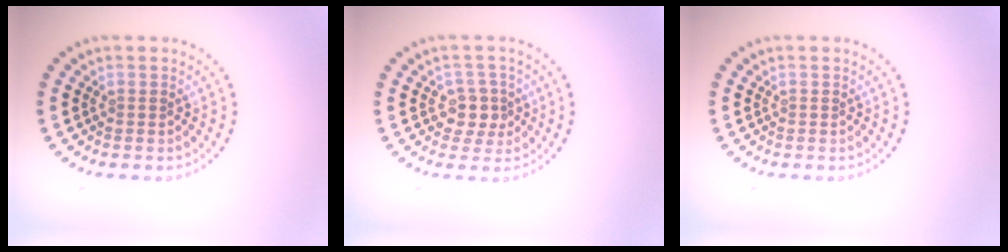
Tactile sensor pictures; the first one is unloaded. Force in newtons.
{"total": 2.4, "press": 2.1, "slide": 1.0}
{"total": 0.0}